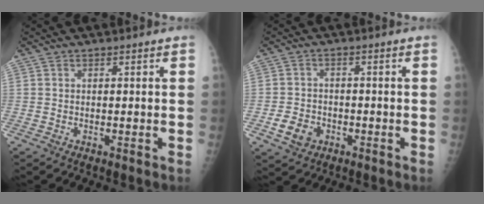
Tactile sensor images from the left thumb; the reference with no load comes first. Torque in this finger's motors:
{"motor_torque": [-0.41, 0.53, 0.12, 0.03, 0.00]}